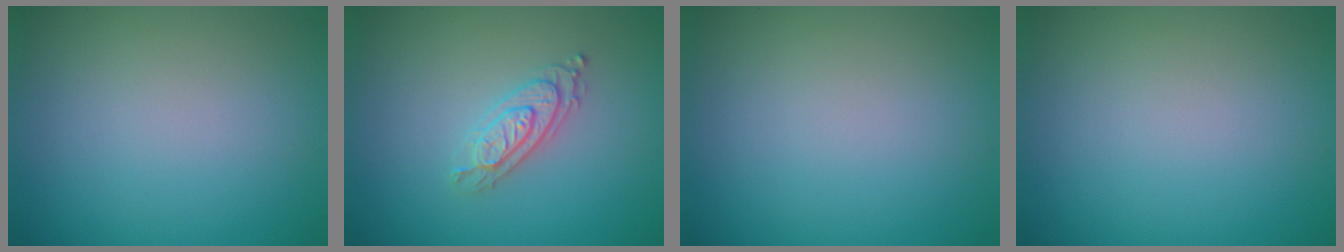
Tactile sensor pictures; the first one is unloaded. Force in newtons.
{"total": 2.6, "press": 2.3, "slide": 1.3}
{"total": 0.0}
{"total": 0.0}